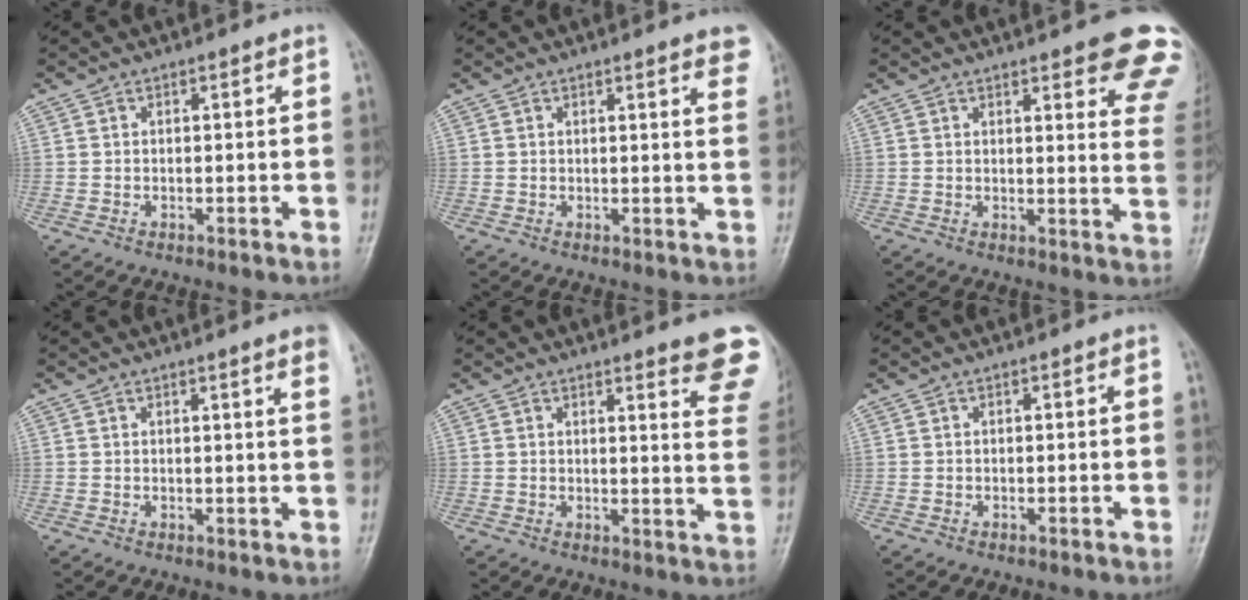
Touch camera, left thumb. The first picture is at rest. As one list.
[{"total": 6.1, "force": [4.2, 1.1, 4.3], "torque": [-0.033, -0.010, 0.038]}, {"total": 14.1, "force": [9.5, 3.6, 9.8], "torque": [-0.084, -0.044, 0.093]}, {"total": 4.9, "force": [3.3, 0.0, 3.6], "torque": [-0.038, -0.007, 0.031]}, {"total": 11.4, "force": [8.9, 1.6, 7.0], "torque": [-0.055, -0.054, 0.084]}, {"total": 0.0}]